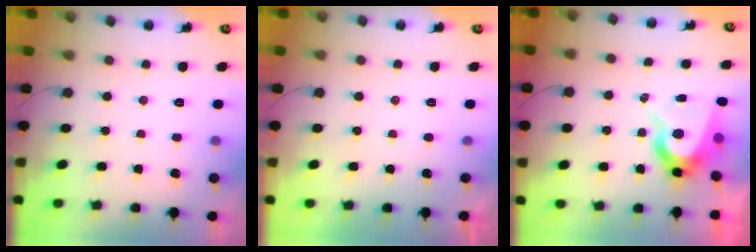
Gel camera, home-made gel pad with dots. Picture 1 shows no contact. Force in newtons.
{"total": 1.0, "press": 1.0, "slide": 0.2}
{"total": 8.5, "press": 8.4, "slide": 0.8}